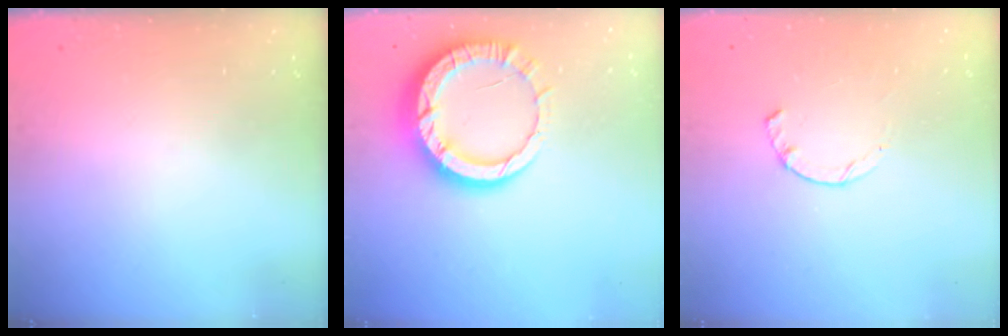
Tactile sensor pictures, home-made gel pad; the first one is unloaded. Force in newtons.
{"total": 12.6, "press": 12.6, "slide": 1.1}
{"total": 1.9, "press": 1.9, "slide": 0.3}